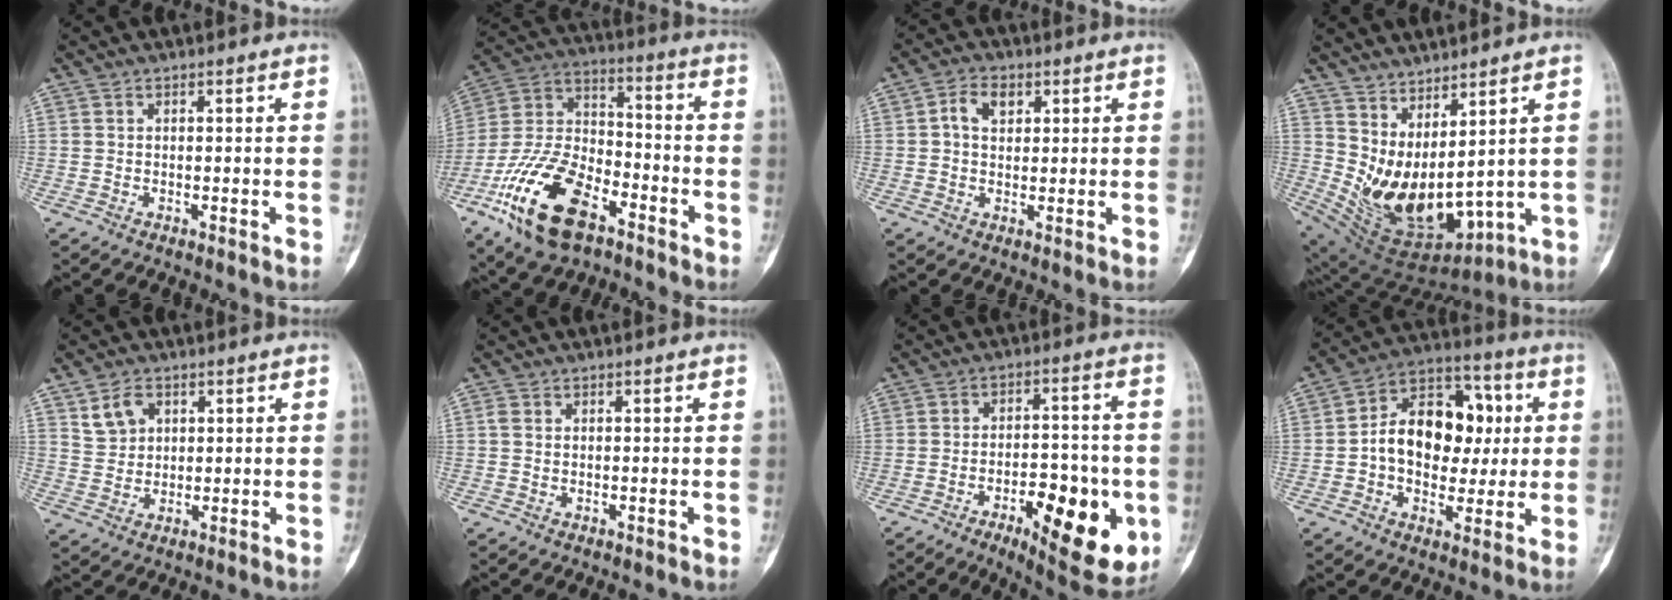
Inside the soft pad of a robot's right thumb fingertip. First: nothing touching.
{"total": 20.1, "force": [-10.4, 10.2, 13.9], "torque": [-0.261, 0.055, -0.193]}
{"total": 5.1, "force": [1.6, 3.4, 3.4], "torque": [-0.046, 0.005, 0.026]}
{"total": 17.2, "force": [5.2, 7.4, 14.7], "torque": [-0.247, -0.061, 0.126]}
{"total": 5.2, "force": [2.7, 3.7, 2.4], "torque": [-0.026, -0.009, 0.057]}
{"total": 1.2, "force": [0.5, 0.8, 0.8], "torque": [-0.018, 0.002, 0.010]}
{"total": 17.2, "force": [-5.9, 6.9, 14.6], "torque": [-0.174, 0.019, -0.076]}
{"total": 17.4, "force": [1.1, 12.2, 12.3], "torque": [-0.142, 0.030, 0.011]}